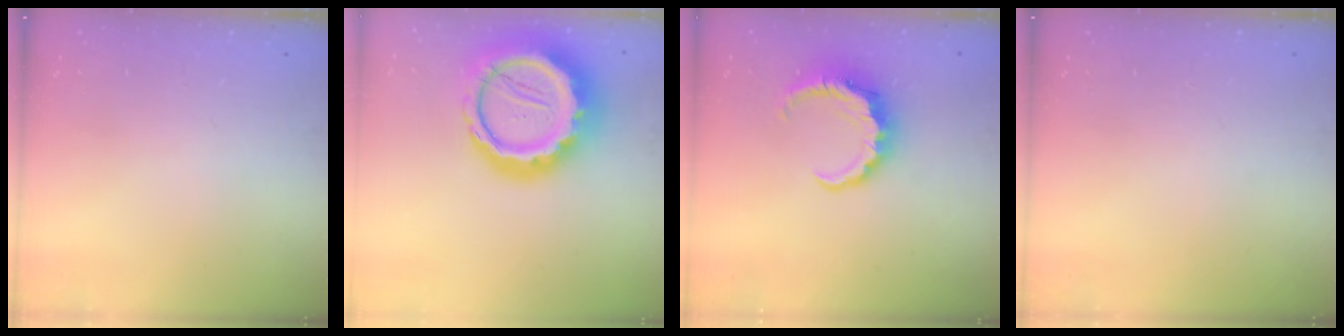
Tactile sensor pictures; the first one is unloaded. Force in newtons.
{"total": 27.7, "press": 27.3, "slide": 4.7}
{"total": 7.3, "press": 7.3, "slide": 1.2}
{"total": 0.0}